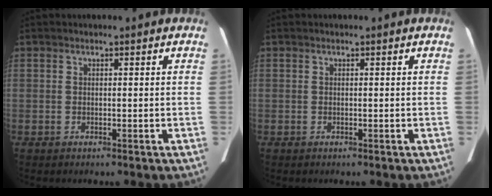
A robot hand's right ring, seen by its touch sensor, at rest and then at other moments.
{"total": 0.0}